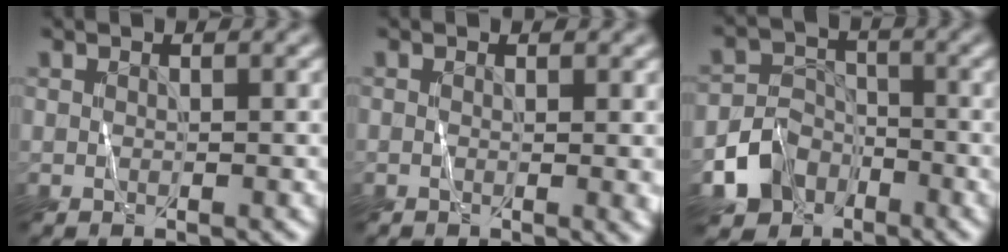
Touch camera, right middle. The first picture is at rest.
{"total": 1.7, "force": [0.1, 0.4, 1.6], "torque": [-0.014, 0.000, -0.001]}
{"total": 5.3, "force": [-3.2, 4.0, 1.5], "torque": [-0.011, 0.004, -0.064]}